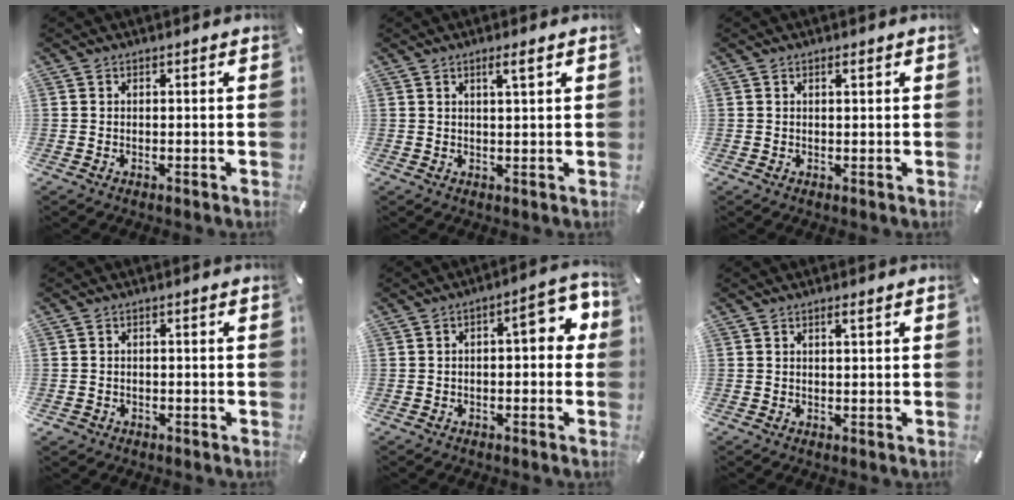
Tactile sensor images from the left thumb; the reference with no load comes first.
{"total": 3.4, "force": [1.7, 0.2, 2.9], "torque": [-0.059, 0.000, 0.027]}
{"total": 1.2, "force": [0.5, 0.2, 1.1], "torque": [-0.021, 0.001, 0.009]}
{"total": 1.5, "force": [-0.8, 1.2, 0.4], "torque": [-0.009, 0.005, -0.020]}
{"total": 8.3, "force": [1.0, 3.8, 7.4], "torque": [-0.096, -0.010, 0.009]}
{"total": 1.5, "force": [0.7, 0.1, 1.3], "torque": [-0.027, -0.001, 0.012]}